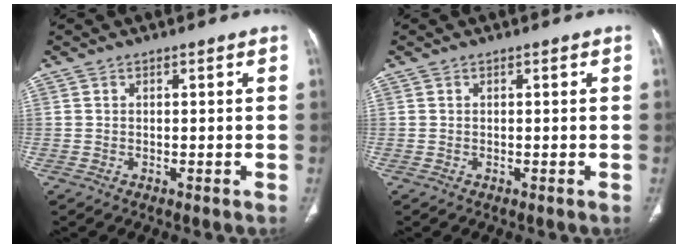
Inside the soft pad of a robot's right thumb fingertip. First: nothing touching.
{"total": 0.0}